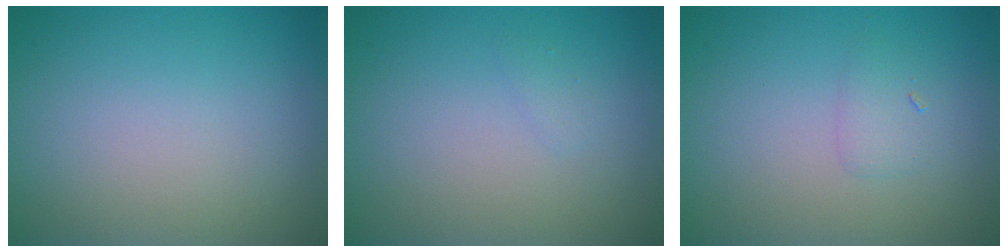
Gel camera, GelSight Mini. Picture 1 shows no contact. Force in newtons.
{"total": 0.6, "press": 0.6, "slide": 0.0}
{"total": 1.2, "press": 1.2, "slide": 0.1}